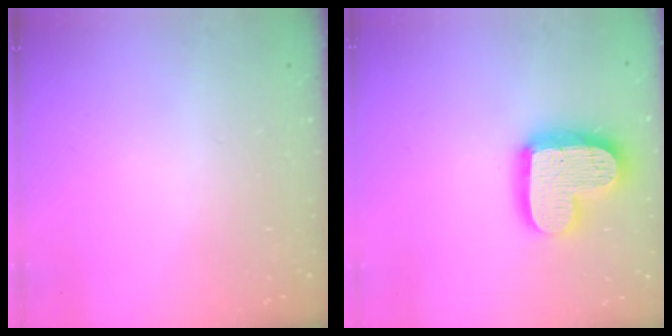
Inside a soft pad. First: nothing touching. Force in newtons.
{"total": 17.0, "press": 17.0, "slide": 1.3}